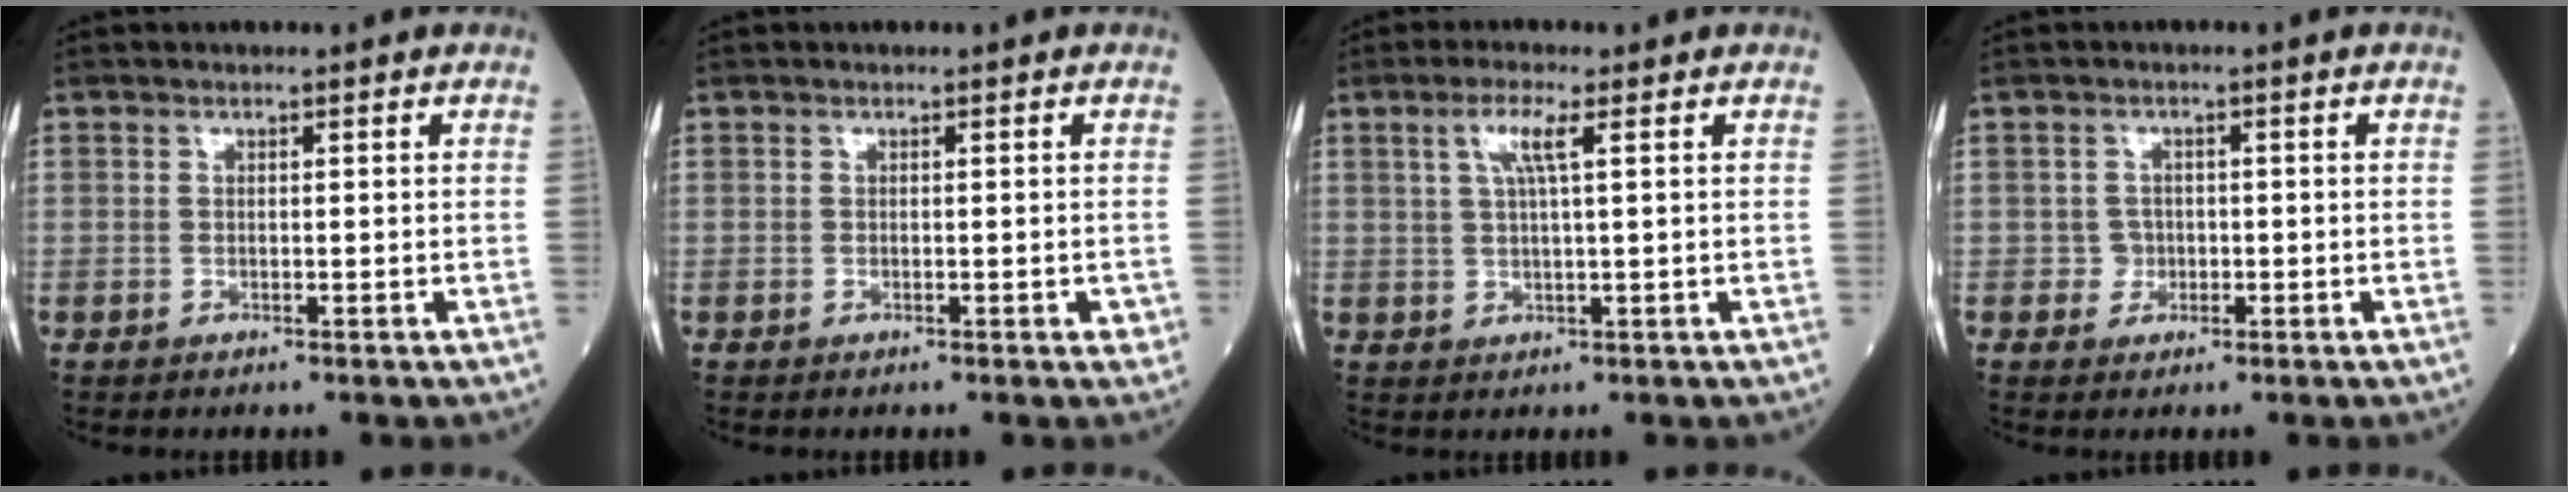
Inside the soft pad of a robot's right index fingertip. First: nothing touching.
{"total": 1.1, "force": [-0.4, 0.4, 1.0], "torque": [-0.010, 0.001, -0.003]}
{"total": 3.9, "force": [1.6, -0.1, 3.6], "torque": [-0.076, 0.006, 0.032]}
{"total": 1.9, "force": [-0.5, 1.8, 0.4], "torque": [-0.001, 0.007, -0.008]}